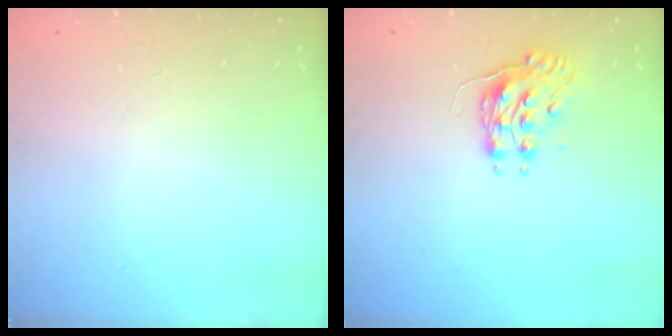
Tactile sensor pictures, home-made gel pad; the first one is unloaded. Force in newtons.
{"total": 8.2, "press": 8.2, "slide": 0.3}